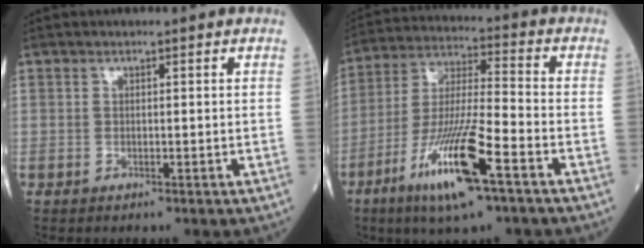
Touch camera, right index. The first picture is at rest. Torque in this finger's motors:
{"motor_torque": [1.57, -0.56, 0.95, 0.21]}